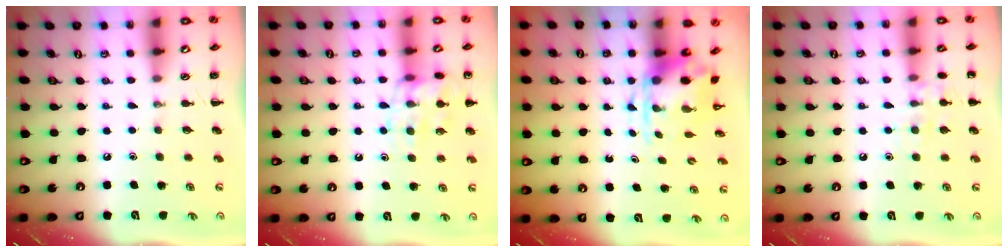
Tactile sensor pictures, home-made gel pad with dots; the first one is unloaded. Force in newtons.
{"total": 14.6, "press": 14.5, "slide": 2.1}
{"total": 3.7, "press": 3.6, "slide": 0.9}
{"total": 8.2, "press": 8.1, "slide": 1.0}